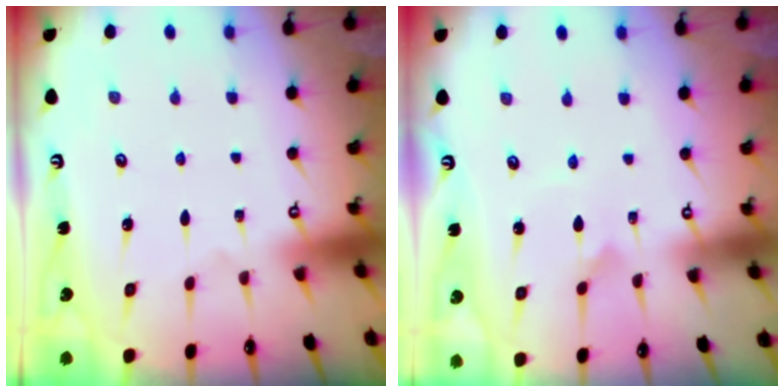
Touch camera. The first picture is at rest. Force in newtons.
{"total": 2.9, "press": 2.8, "slide": 0.3}